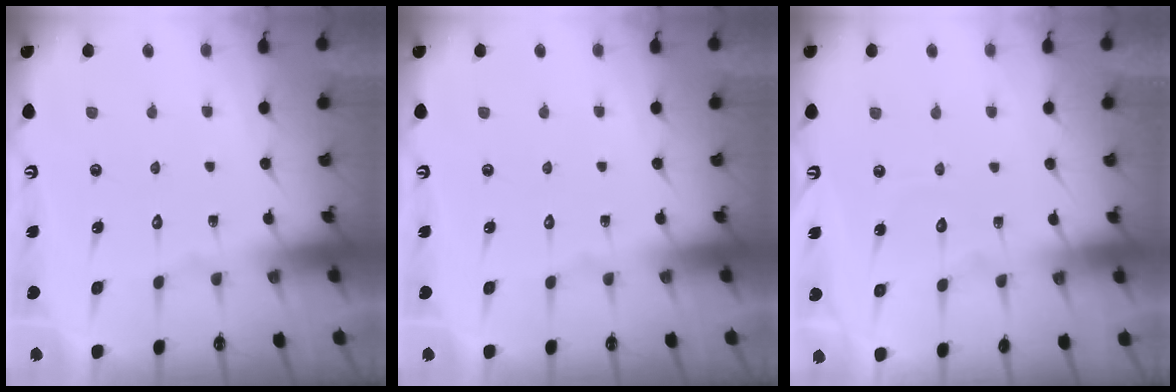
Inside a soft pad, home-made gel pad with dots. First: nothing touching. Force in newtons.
{"total": 0.0}
{"total": 4.3, "press": 4.3, "slide": 0.3}